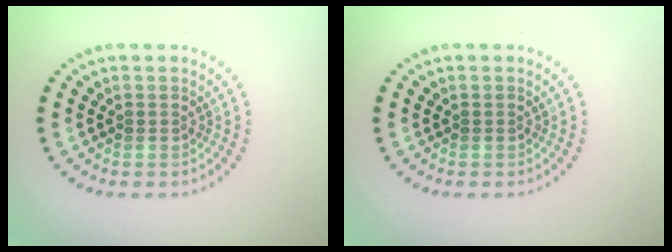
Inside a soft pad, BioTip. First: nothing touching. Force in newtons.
{"total": 0.0}